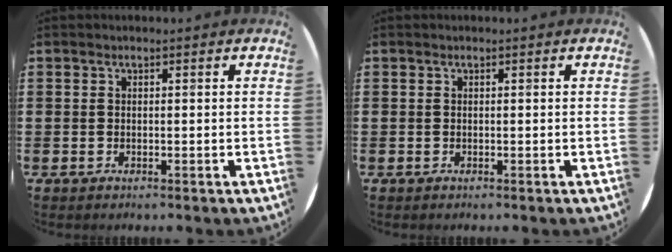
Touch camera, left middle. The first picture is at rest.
{"total": 0.0}